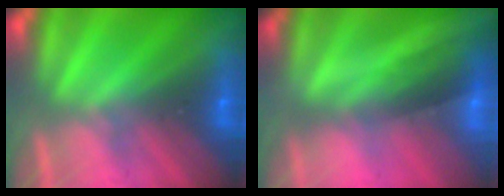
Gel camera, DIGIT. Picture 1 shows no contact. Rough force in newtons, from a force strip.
{"total": 2.1}